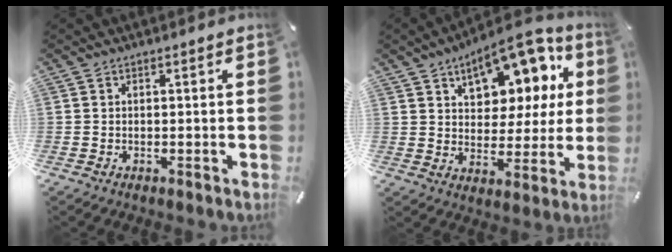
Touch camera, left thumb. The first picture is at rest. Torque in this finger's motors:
{"motor_torque": [0.94, 0.93, 1.87, -0.91, 0.15]}